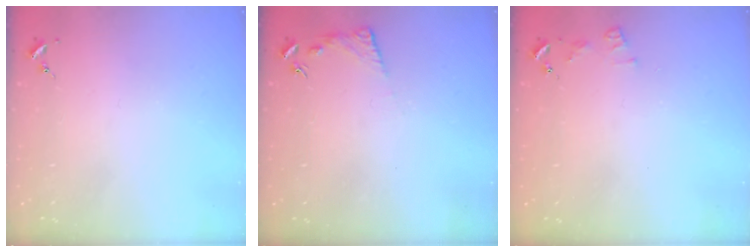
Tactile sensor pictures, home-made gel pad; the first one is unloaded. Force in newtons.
{"total": 6.0, "press": 6.0, "slide": 0.4}
{"total": 5.2, "press": 5.2, "slide": 0.7}